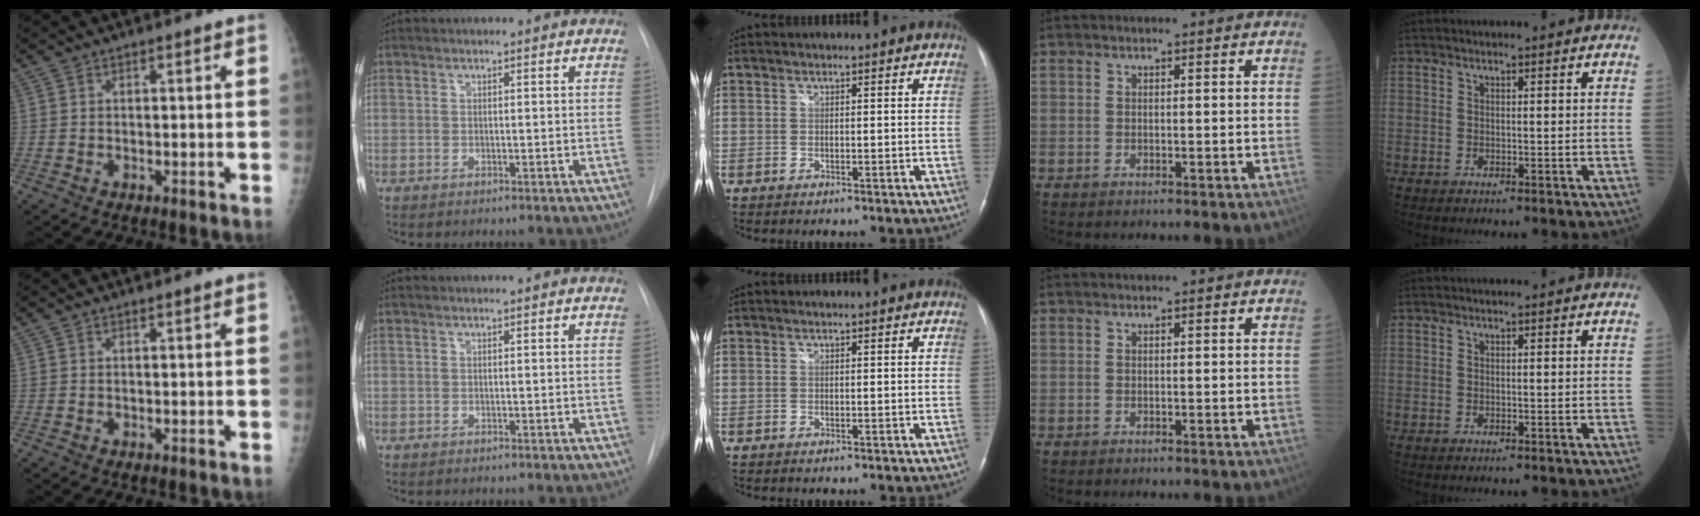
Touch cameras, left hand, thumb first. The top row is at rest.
{}